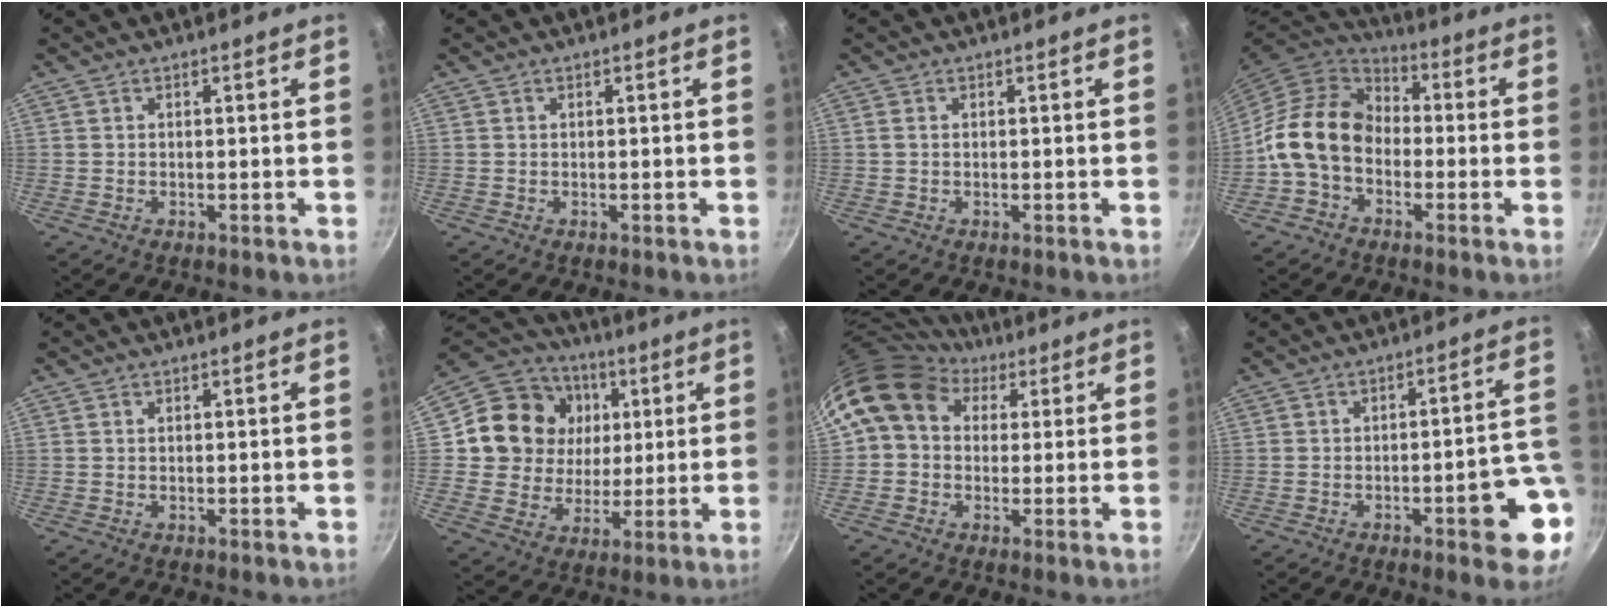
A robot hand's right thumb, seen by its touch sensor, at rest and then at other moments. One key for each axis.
{"total": 0.0}
{"total": 0.9, "fx": 0.1, "fy": 0.6, "fz": 0.7, "tx": -0.013, "ty": 0.001, "tz": 0.001}
{"total": 13.7, "fx": -2.2, "fy": 10.4, "fz": 8.6, "tx": -0.119, "ty": 0.035, "tz": -0.062}
{"total": 0.5, "fx": 0.2, "fy": 0.4, "fz": 0.3, "tx": -0.006, "ty": 0.001, "tz": 0.003}
{"total": 17.4, "fx": 4.4, "fy": 15.3, "fz": 7.0, "tx": -0.102, "ty": 0.007, "tz": 0.073}
{"total": 11.9, "fx": 4.3, "fy": 9.4, "fz": 5.9, "tx": -0.083, "ty": 0.011, "tz": 0.057}
{"total": 10.8, "fx": -3.9, "fy": 3.3, "fz": 9.5, "tx": -0.084, "ty": 0.037, "tz": -0.047}